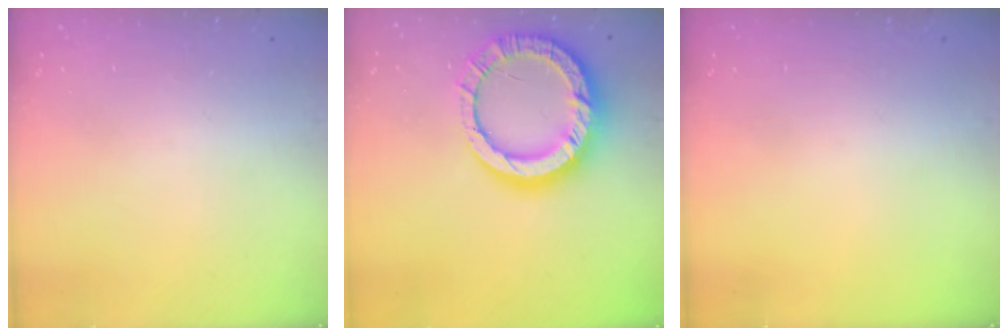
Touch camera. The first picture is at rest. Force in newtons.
{"total": 17.5, "press": 17.4, "slide": 1.5}
{"total": 0.0}